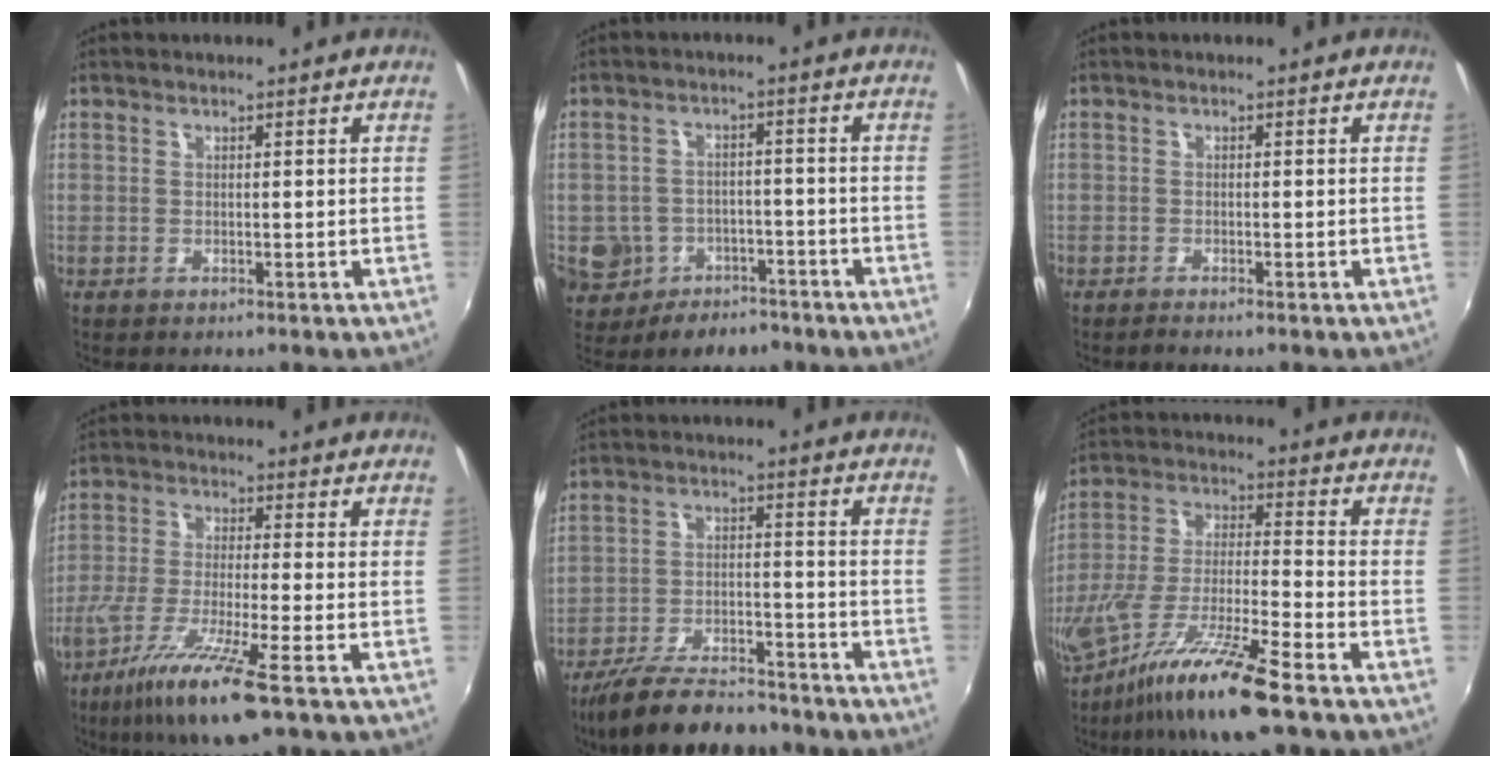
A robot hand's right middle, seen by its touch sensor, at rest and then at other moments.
{"total": 11.5, "force": [-5.4, 9.3, 3.9], "torque": [-0.119, 0.017, -0.062]}
{"total": 1.0, "force": [-1.0, 0.0, 0.3], "torque": [-0.010, -0.004, -0.018]}
{"total": 13.1, "force": [-7.5, 1.1, 10.7], "torque": [-0.224, -0.035, -0.143]}
{"total": 16.1, "force": [-13.6, 4.7, 7.4], "torque": [-0.157, -0.017, -0.214]}
{"total": 17.0, "force": [-11.1, 1.0, 12.9], "torque": [-0.259, -0.040, -0.203]}